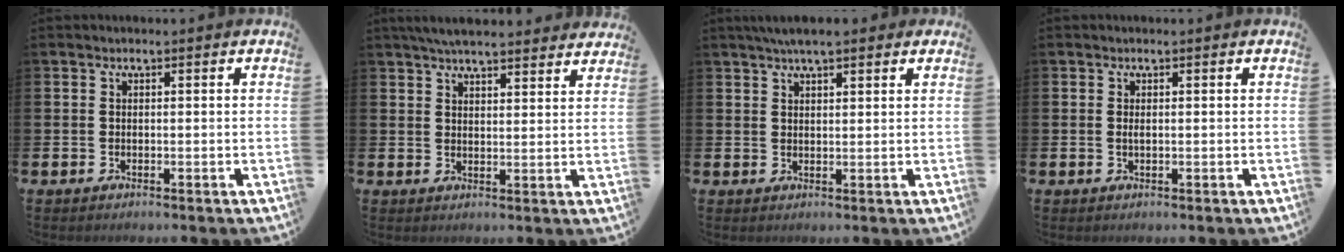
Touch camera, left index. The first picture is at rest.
{"total": 5.3, "force": [5.1, 0.7, 1.3], "torque": [-0.030, -0.019, 0.093]}
{"total": 3.8, "force": [3.2, 0.9, 1.8], "torque": [-0.027, -0.008, 0.055]}
{"total": 0.5, "force": [0.1, 0.1, 0.5], "torque": [-0.005, -0.003, 0.001]}